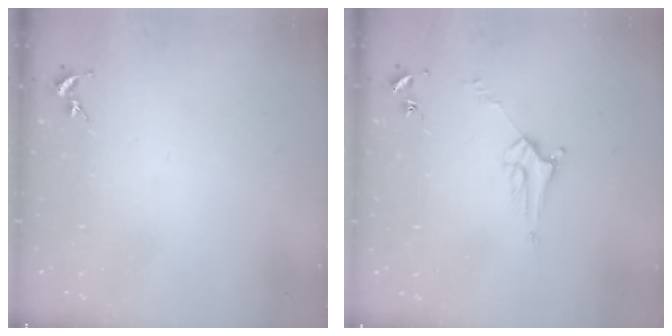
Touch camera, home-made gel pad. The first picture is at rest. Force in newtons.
{"total": 3.8, "press": 3.8, "slide": 0.3}